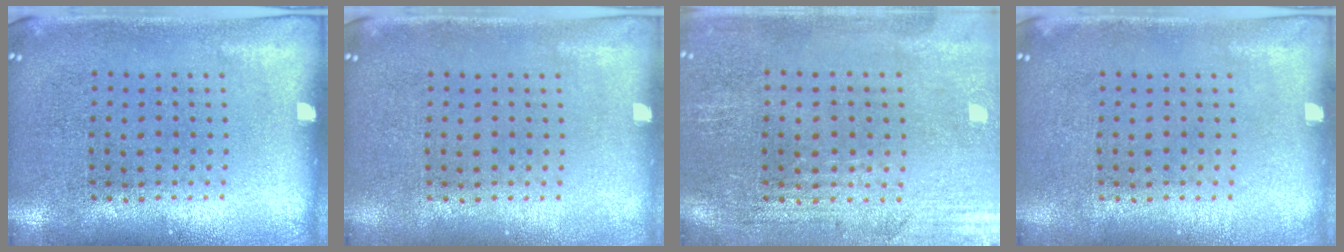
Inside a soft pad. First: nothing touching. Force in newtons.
{"total": 0.0}
{"total": 0.6, "press": 0.5, "slide": 0.3}
{"total": 0.0}